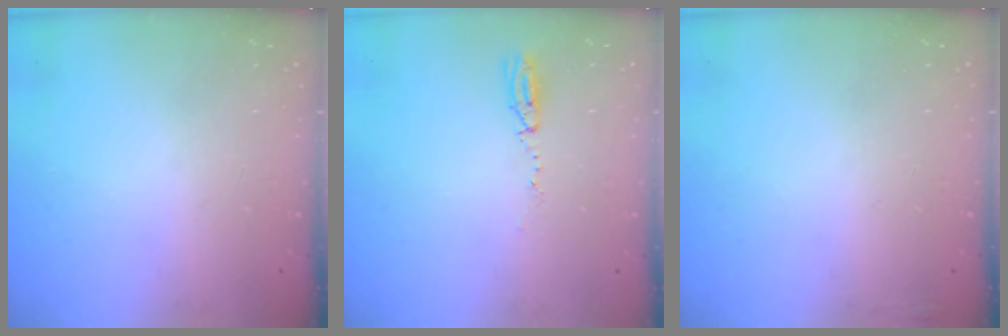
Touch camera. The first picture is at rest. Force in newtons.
{"total": 3.1, "press": 2.5, "slide": 1.9}
{"total": 3.9, "press": 3.6, "slide": 1.5}